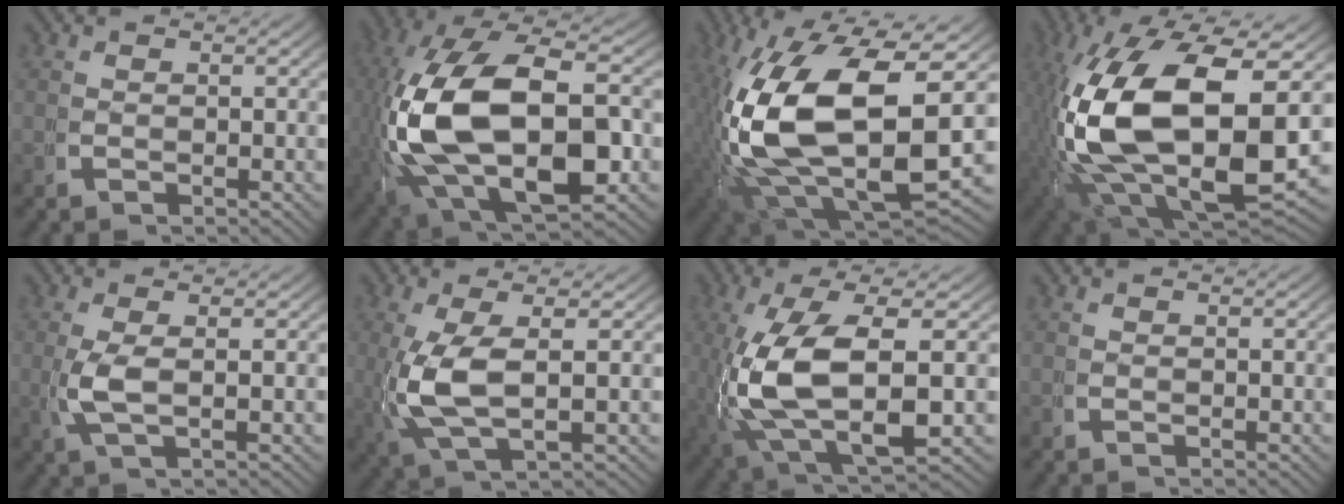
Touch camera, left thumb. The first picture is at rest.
{"total": 20.0, "force": [-0.8, 11.9, 16.0], "torque": [-0.386, -0.068, 0.026]}
{"total": 19.8, "force": [-1.6, 12.0, 15.7], "torque": [-0.361, -0.086, 0.018]}
{"total": 22.2, "force": [-1.5, 13.4, 17.6], "torque": [-0.409, -0.085, 0.020]}
{"total": 3.2, "force": [0.5, 1.0, 3.0], "torque": [-0.086, -0.009, 0.018]}
{"total": 7.1, "force": [0.6, 3.2, 6.4], "torque": [-0.170, -0.017, 0.026]}
{"total": 13.5, "force": [-0.9, 7.4, 11.2], "torque": [-0.292, -0.054, 0.021]}
{"total": 0.0}